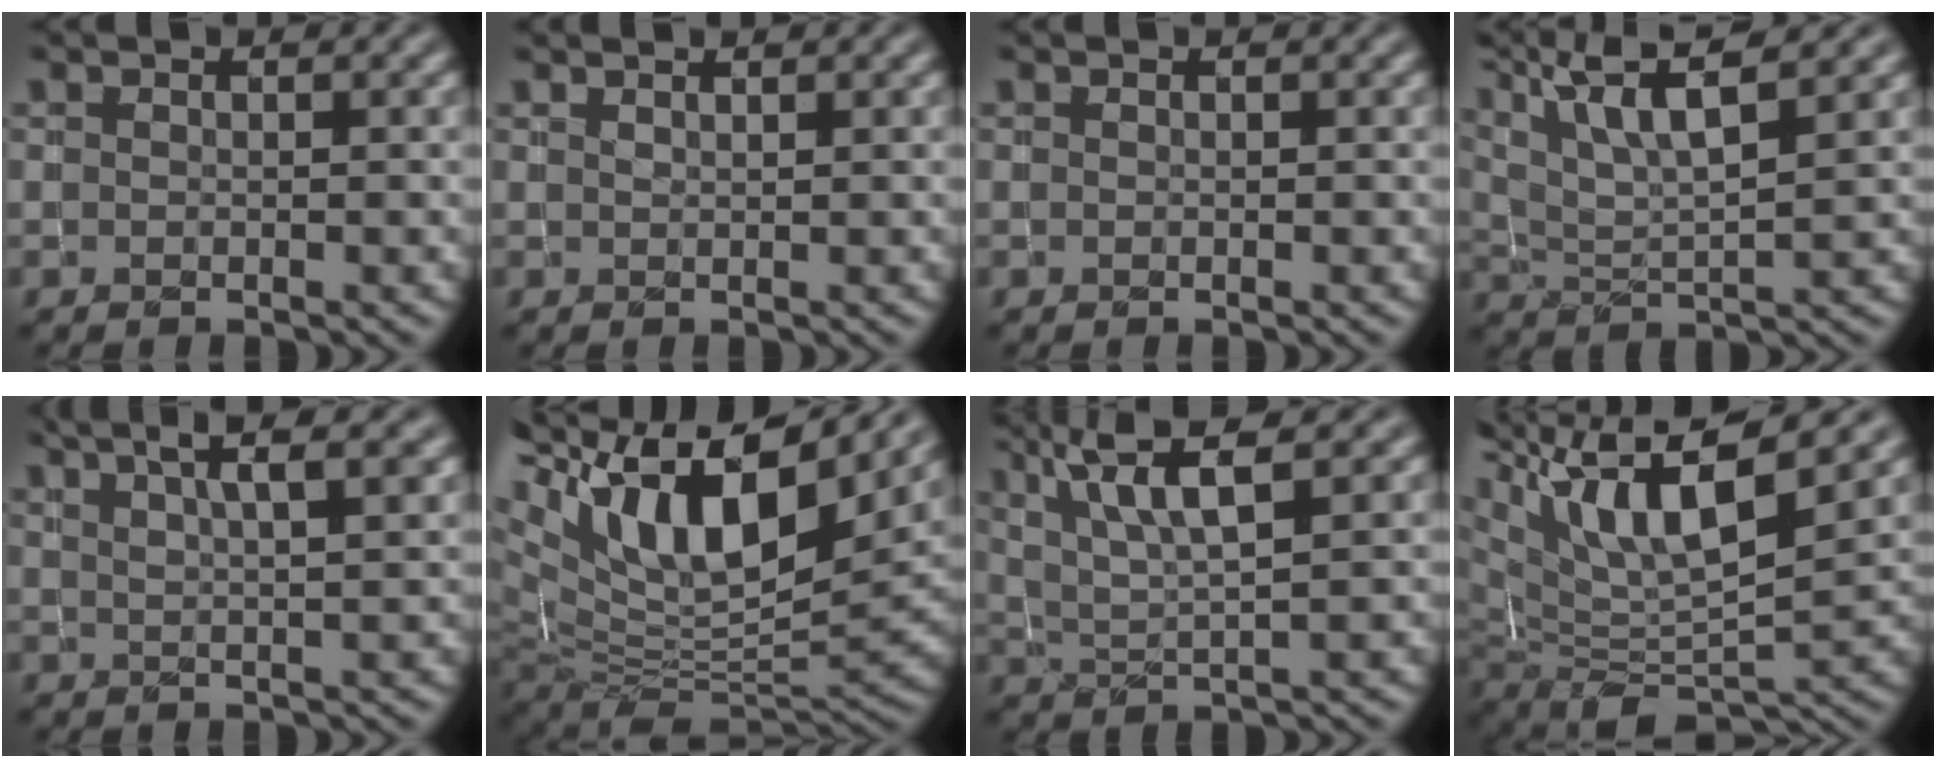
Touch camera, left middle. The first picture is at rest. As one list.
[{"total": 1.1, "force": [1.0, 0.3, 0.3], "torque": [0.005, -0.004, 0.007]}, {"total": 0.0}, {"total": 10.5, "force": [6.6, 3.1, 7.5], "torque": [-0.146, 0.031, 0.088]}, {"total": 5.3, "force": [3.3, 1.4, 3.8], "torque": [-0.033, 0.022, 0.028]}, {"total": 15.1, "force": [6.4, 7.2, 11.6], "torque": [-0.213, 0.027, 0.113]}, {"total": 7.4, "force": [3.9, 1.7, 6.0], "torque": [-0.097, 0.017, 0.060]}, {"total": 12.8, "force": [5.6, 4.6, 10.6], "torque": [-0.203, 0.021, 0.099]}]